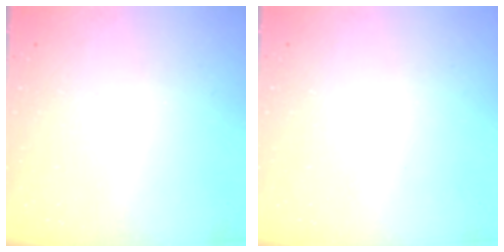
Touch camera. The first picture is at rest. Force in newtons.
{"total": 0.0}